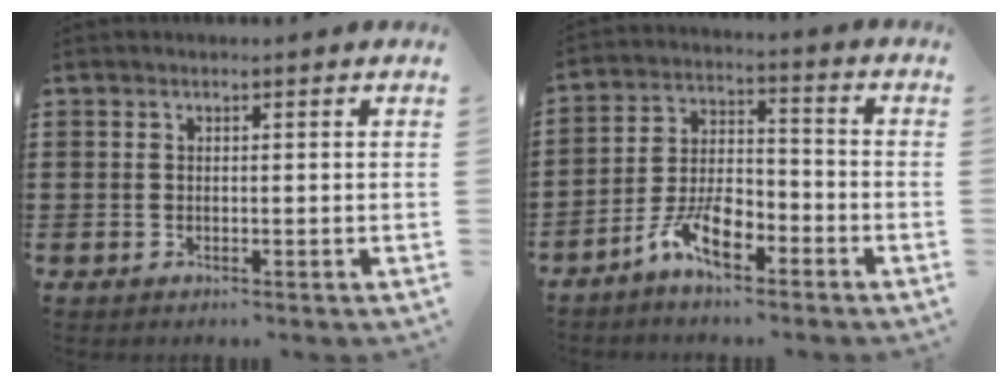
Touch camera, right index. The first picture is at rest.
{"total": 8.2, "force": [-5.1, 3.4, 5.5], "torque": [-0.120, 0.008, -0.096]}